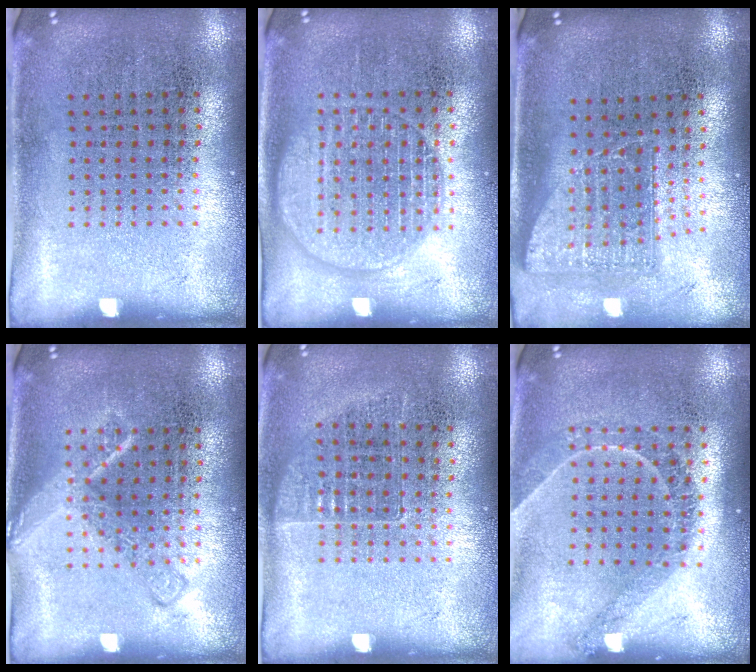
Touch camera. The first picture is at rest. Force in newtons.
{"total": 1.7, "press": 1.7, "slide": 0.1}
{"total": 1.7, "press": 1.3, "slide": 1.1}
{"total": 2.0, "press": 2.0, "slide": 0.4}
{"total": 0.7, "press": 0.7, "slide": 0.1}
{"total": 1.2, "press": 1.1, "slide": 0.5}